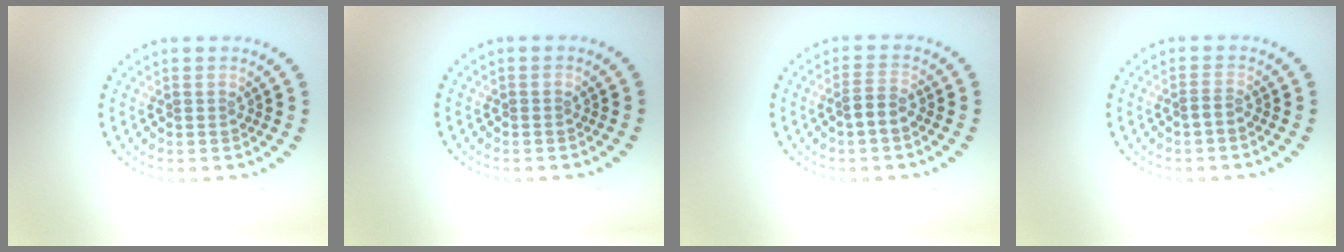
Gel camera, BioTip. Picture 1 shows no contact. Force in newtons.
{"total": 0.0}
{"total": 1.8, "press": 1.6, "slide": 0.8}
{"total": 0.6, "press": 0.3, "slide": 0.5}